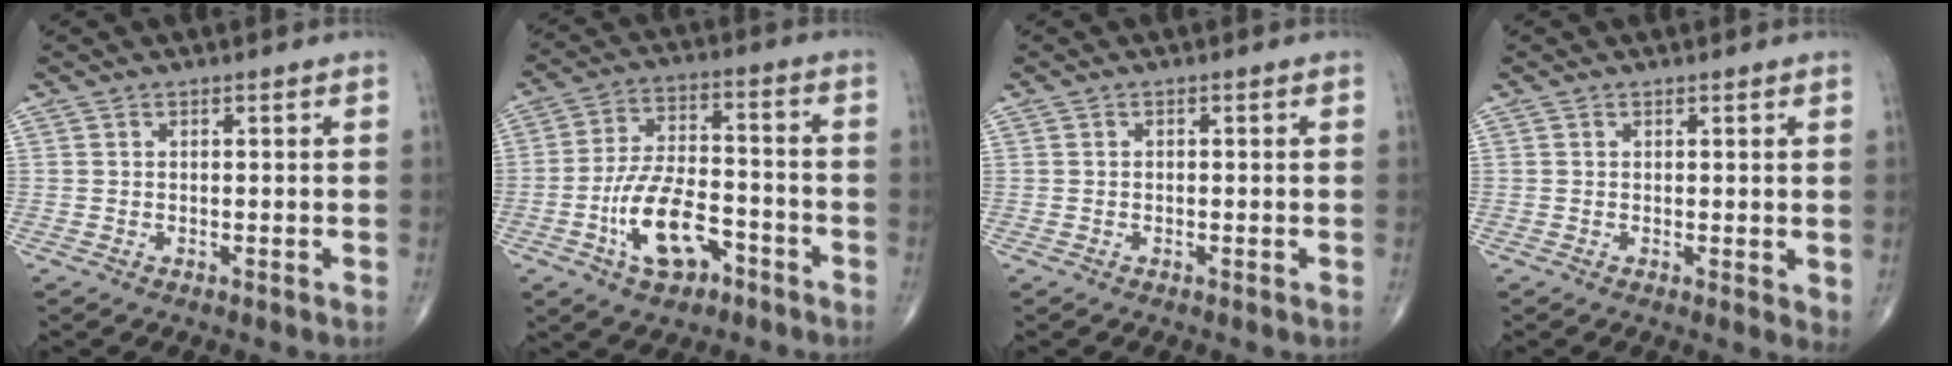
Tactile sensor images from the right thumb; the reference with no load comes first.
{"total": 12.8, "force": [-5.8, 6.7, 9.3], "torque": [-0.159, 0.039, -0.098]}
{"total": 0.0}
{"total": 2.2, "force": [0.4, 0.9, 2.0], "torque": [-0.028, -0.010, 0.004]}